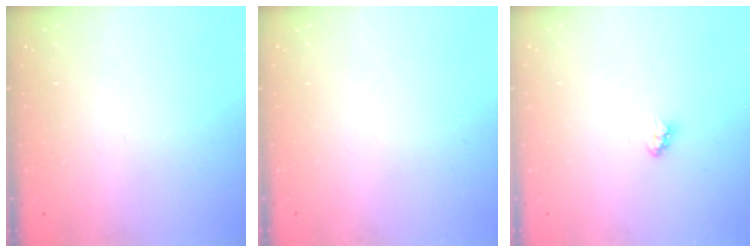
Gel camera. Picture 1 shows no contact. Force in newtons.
{"total": 0.0}
{"total": 2.9, "press": 2.9, "slide": 0.2}